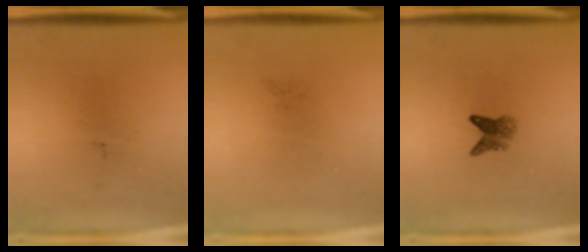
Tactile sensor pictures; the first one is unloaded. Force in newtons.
{"total": 0.0}
{"total": 2.6}